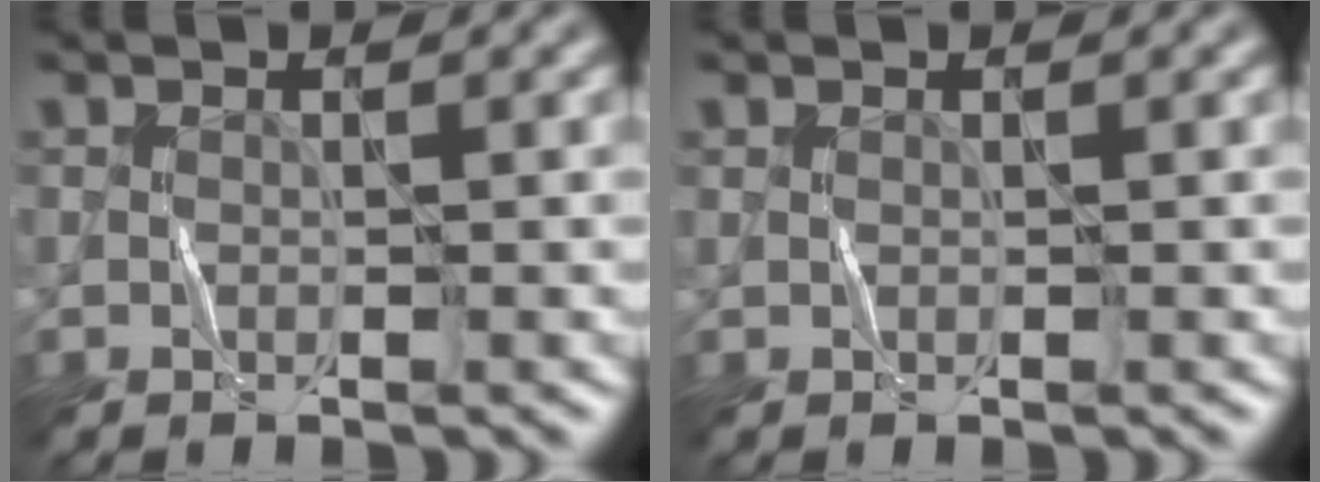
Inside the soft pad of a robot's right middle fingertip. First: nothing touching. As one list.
[{"total": 0.0}]